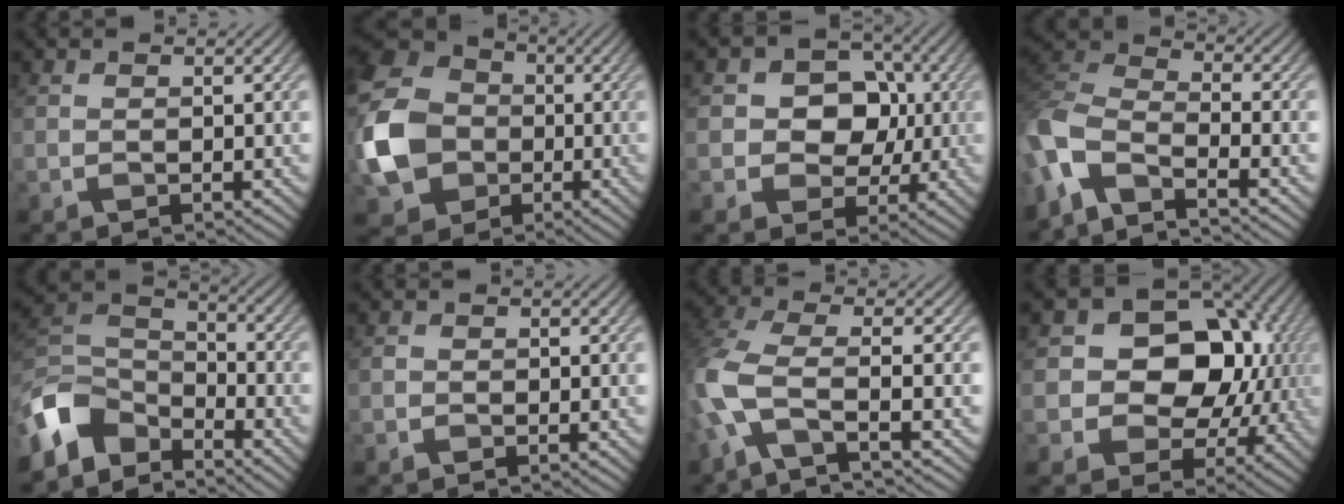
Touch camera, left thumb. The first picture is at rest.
{"total": 11.4, "force": [-2.0, 9.6, 6.0], "torque": [-0.162, -0.001, -0.052]}
{"total": 8.4, "force": [0.4, 6.9, 4.8], "torque": [-0.076, 0.009, -0.013]}
{"total": 9.4, "force": [-6.2, 3.7, 6.0], "torque": [-0.141, -0.016, -0.138]}
{"total": 8.6, "force": [-6.3, 4.5, 3.8], "torque": [-0.090, -0.002, -0.145]}
{"total": 0.8, "force": [-0.4, 0.7, 0.2], "torque": [-0.003, -0.004, -0.011]}
{"total": 8.4, "force": [-2.9, 2.7, 7.4], "torque": [-0.177, 0.001, -0.079]}
{"total": 14.2, "force": [1.6, 11.1, 8.7], "torque": [-0.123, 0.012, 0.008]}